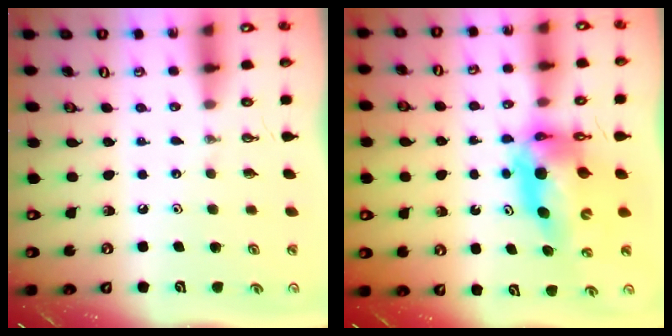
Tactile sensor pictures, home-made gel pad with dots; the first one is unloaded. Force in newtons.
{"total": 12.1, "press": 12.1, "slide": 1.2}